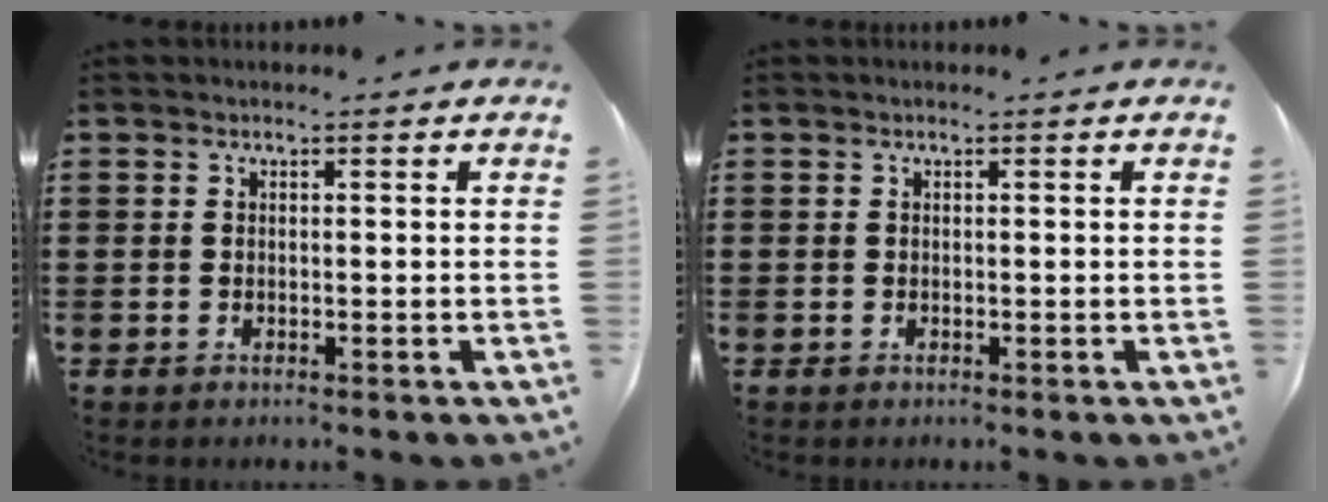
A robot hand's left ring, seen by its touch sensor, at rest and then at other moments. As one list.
[{"total": 0.0}]